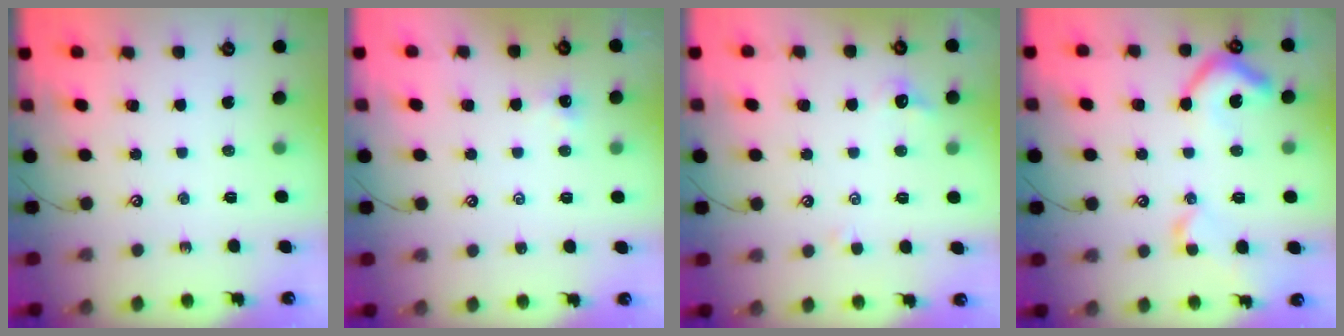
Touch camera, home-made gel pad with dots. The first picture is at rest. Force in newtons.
{"total": 0.0}
{"total": 1.2, "press": 0.9, "slide": 0.8}
{"total": 9.4, "press": 9.3, "slide": 1.2}